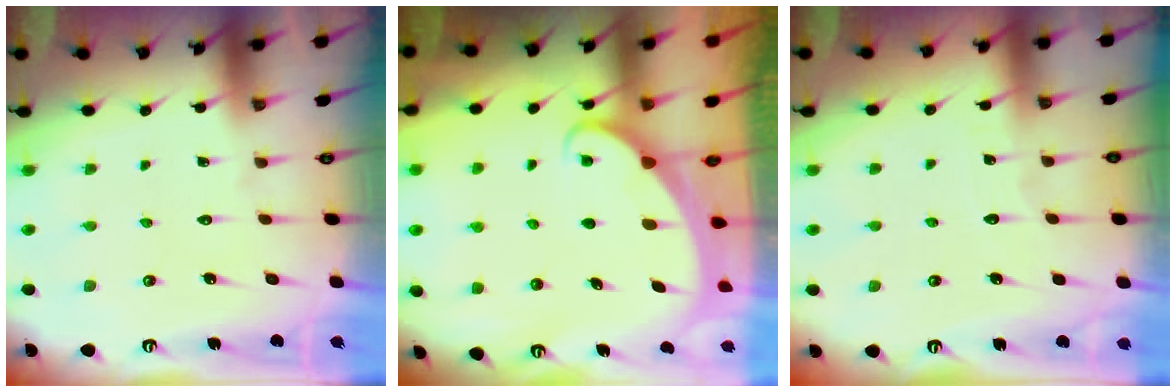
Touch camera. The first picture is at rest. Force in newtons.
{"total": 1.9, "press": 1.9, "slide": 0.2}
{"total": 3.1, "press": 3.1, "slide": 0.4}